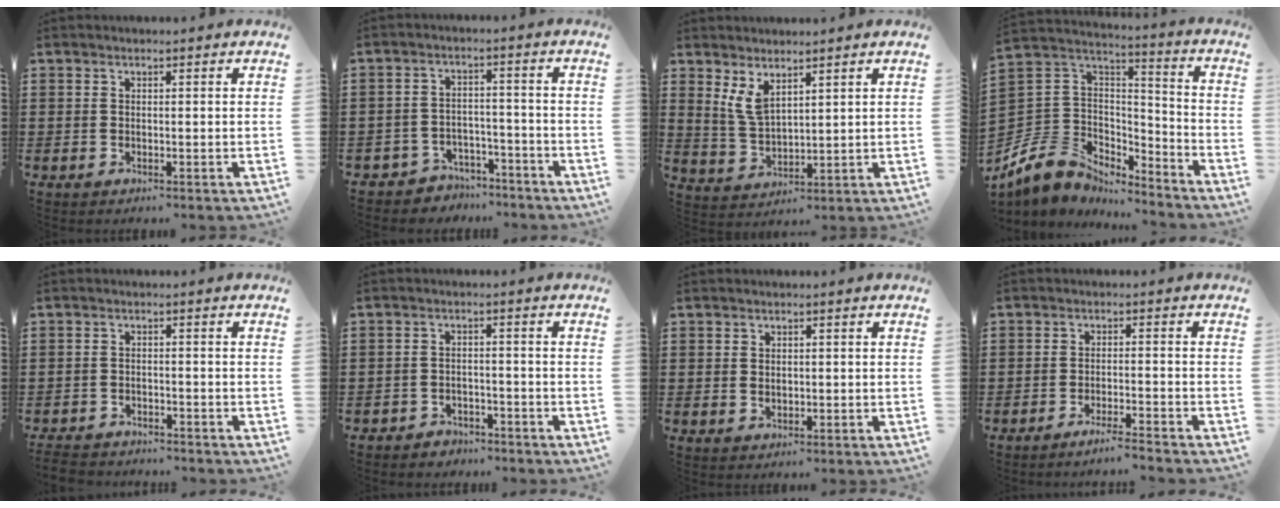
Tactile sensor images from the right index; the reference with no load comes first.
{"total": 4.2, "force": [-4.0, 1.3, 0.0], "torque": [-0.007, 0.007, -0.082]}
{"total": 4.6, "force": [2.8, 1.9, 3.1], "torque": [-0.076, -0.006, 0.050]}
{"total": 8.3, "force": [-6.1, 5.6, 0.8], "torque": [-0.067, -0.004, -0.122]}
{"total": 2.7, "force": [-2.7, 0.1, -0.1], "torque": [-0.004, -0.003, -0.058]}
{"total": 2.7, "force": [-2.6, 0.7, -0.2], "torque": [-0.004, 0.002, -0.056]}
{"total": 1.1, "force": [0.4, 0.9, 0.4], "torque": [-0.010, 0.007, 0.007]}
{"total": 3.1, "force": [-2.9, -0.6, 0.8], "torque": [-0.013, -0.005, -0.057]}